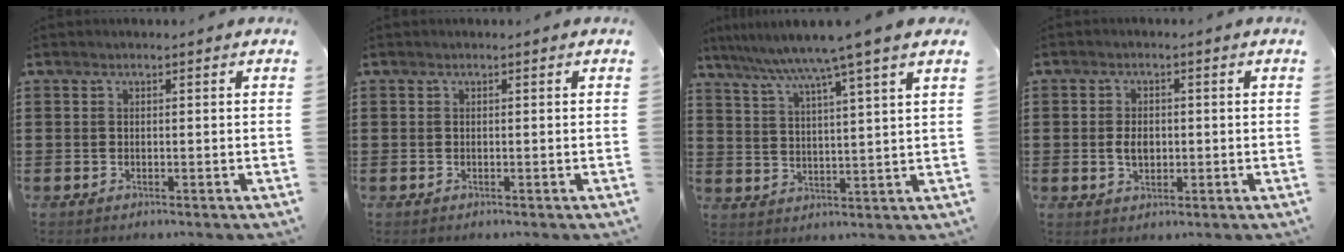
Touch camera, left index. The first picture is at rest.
{"total": 0.0}
{"total": 6.7, "force": [5.4, -1.2, 3.9], "torque": [-0.096, -0.029, 0.085]}
{"total": 3.2, "force": [0.0, 2.1, 2.5], "torque": [-0.050, 0.006, -0.001]}